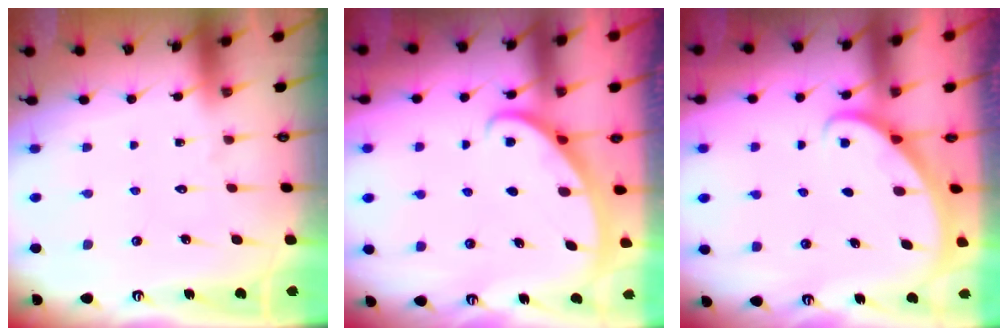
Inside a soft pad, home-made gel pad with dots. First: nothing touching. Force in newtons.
{"total": 2.7, "press": 2.7, "slide": 0.1}
{"total": 1.9, "press": 1.9, "slide": 0.1}